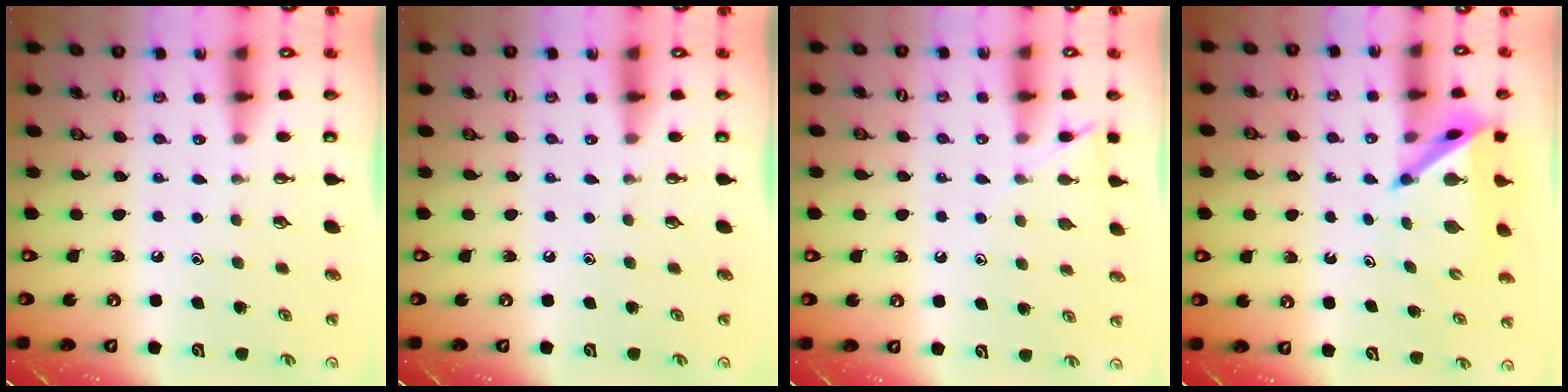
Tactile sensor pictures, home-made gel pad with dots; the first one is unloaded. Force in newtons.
{"total": 0.0}
{"total": 6.9, "press": 6.9, "slide": 0.8}
{"total": 6.6, "press": 6.5, "slide": 0.6}